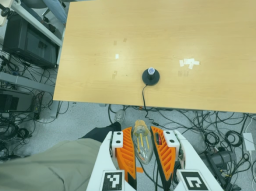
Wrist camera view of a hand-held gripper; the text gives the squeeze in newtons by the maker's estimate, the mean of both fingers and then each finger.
{"total": 20.5, "left": 22.0, "right": 19.0}